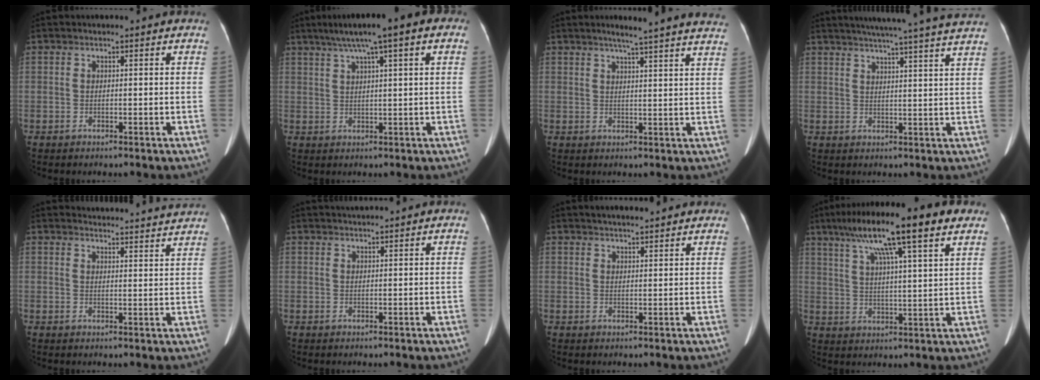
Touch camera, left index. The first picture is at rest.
{"total": 10.0, "force": [5.3, 1.1, 8.4], "torque": [-0.130, 0.040, 0.077]}
{"total": 15.1, "force": [13.1, -0.2, 7.4], "torque": [-0.104, -0.005, 0.151]}
{"total": 19.5, "force": [17.2, -1.2, 9.2], "torque": [-0.148, -0.008, 0.212]}
{"total": 13.0, "force": [12.9, 0.3, 2.0], "torque": [-0.008, -0.010, 0.136]}
{"total": 2.1, "force": [2.0, -0.4, 0.5], "torque": [-0.004, 0.020, 0.040]}
{"total": 5.6, "force": [5.1, 0.8, 2.1], "torque": [-0.031, 0.025, 0.069]}
{"total": 15.8, "force": [9.7, 1.2, 12.4], "torque": [-0.212, 0.043, 0.153]}